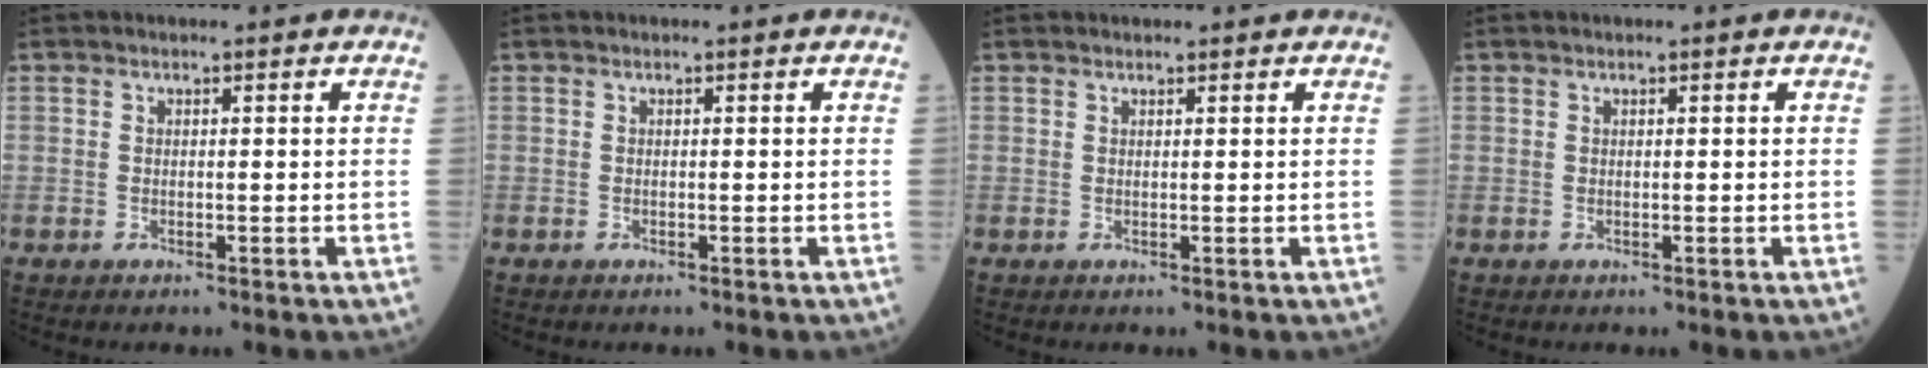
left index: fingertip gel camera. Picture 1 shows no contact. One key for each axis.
{"total": 0.0}
{"total": 1.0, "fx": 0.9, "fy": 0.3, "fz": 0.1, "tx": -0.011, "ty": 0.009, "tz": 0.010}
{"total": 0.0}